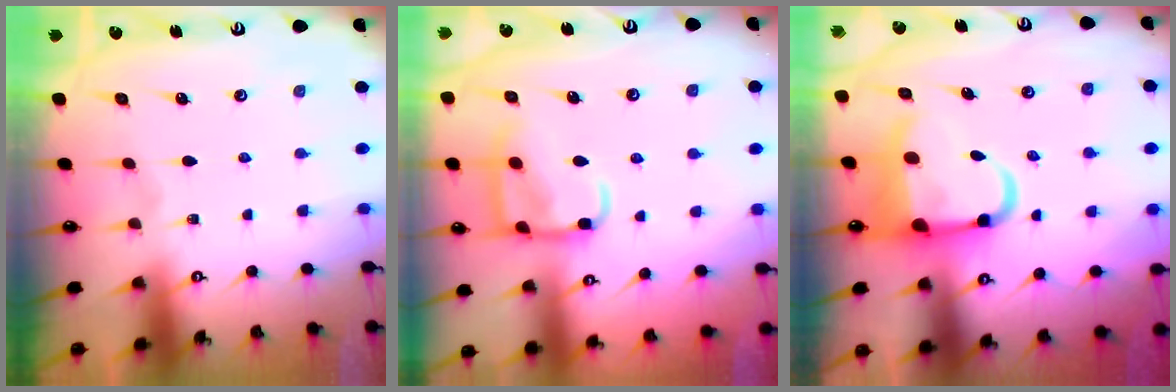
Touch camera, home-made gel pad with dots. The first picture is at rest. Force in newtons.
{"total": 12.0, "press": 12.0, "slide": 1.1}
{"total": 8.5, "press": 8.2, "slide": 2.0}